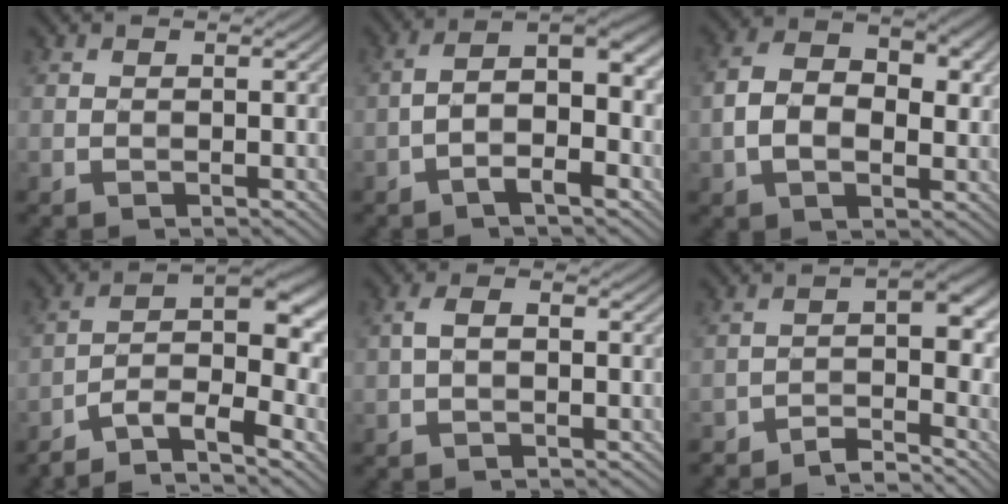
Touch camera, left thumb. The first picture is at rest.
{"total": 7.2, "force": [-2.1, 2.4, 6.4], "torque": [-0.104, 0.014, -0.045]}
{"total": 8.6, "force": [0.2, 5.5, 6.5], "torque": [-0.125, 0.002, -0.001]}
{"total": 9.5, "force": [-6.6, 2.7, 6.4], "torque": [-0.088, 0.008, -0.127]}
{"total": 2.2, "force": [-0.6, 1.2, 1.7], "torque": [-0.037, 0.006, -0.015]}
{"total": 5.4, "force": [-4.3, 1.5, 2.8], "torque": [-0.034, 0.005, -0.080]}